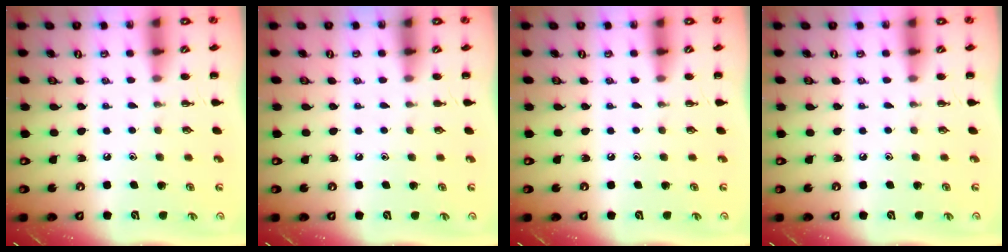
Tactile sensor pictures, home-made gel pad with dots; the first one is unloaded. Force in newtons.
{"total": 0.0}
{"total": 0.0}
{"total": 0.0}